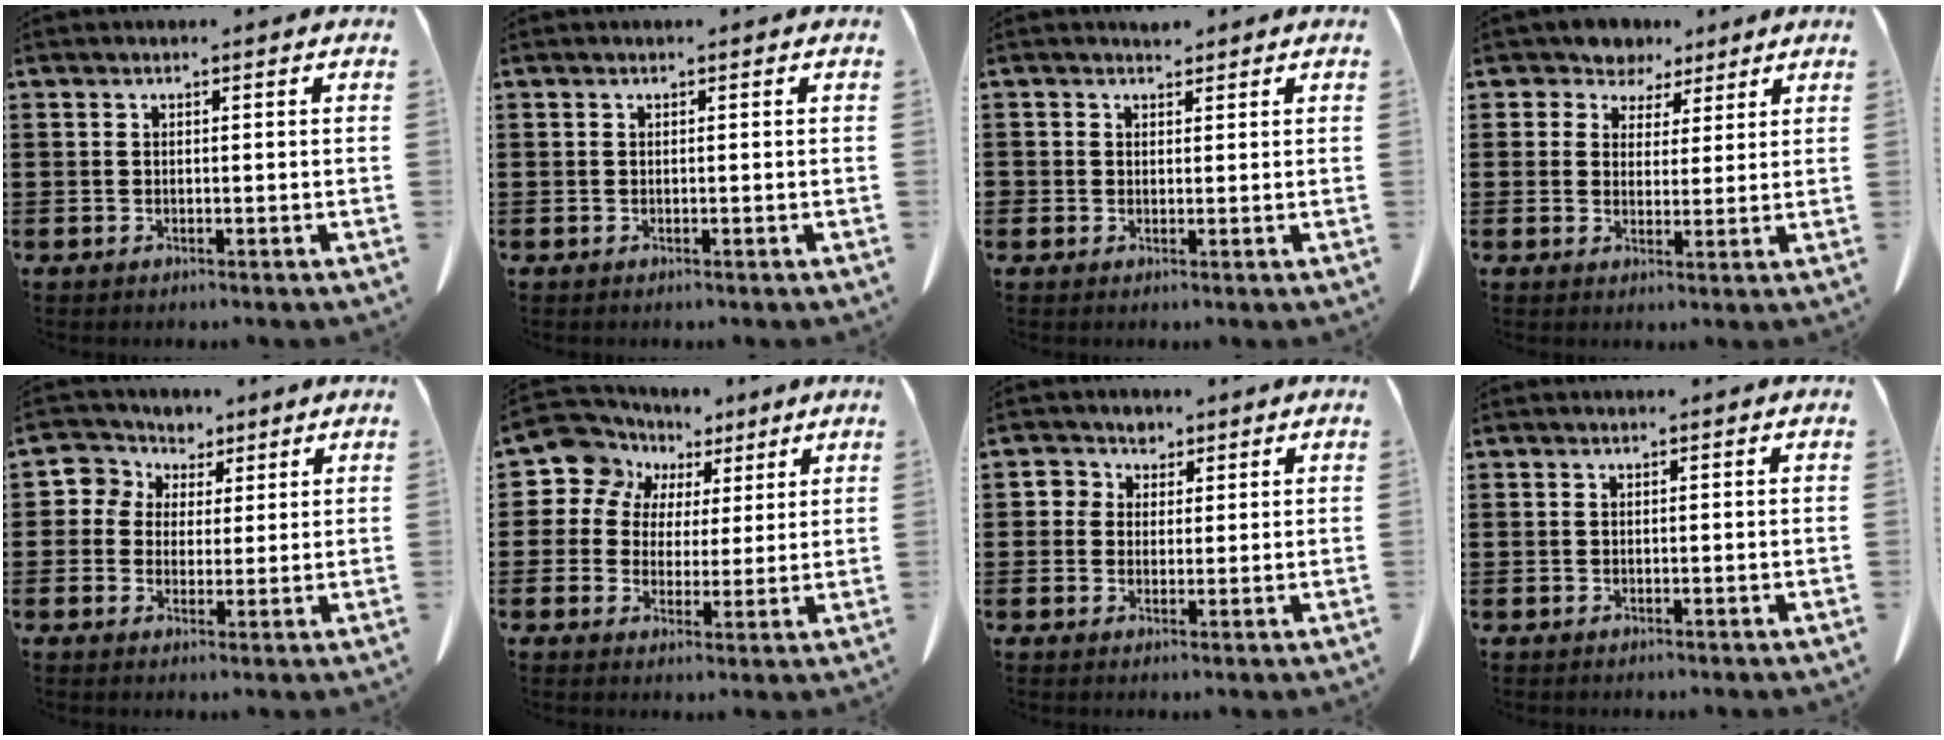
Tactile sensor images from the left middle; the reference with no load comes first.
{"total": 0.0}
{"total": 1.5, "force": [1.2, 0.9, -0.1], "torque": [0.005, 0.001, 0.021]}
{"total": 4.1, "force": [3.0, 2.8, -0.3], "torque": [-0.021, -0.002, 0.052]}
{"total": 4.4, "force": [1.7, 4.1, 0.1], "torque": [-0.032, 0.003, 0.025]}
{"total": 8.1, "force": [4.7, 6.5, 1.4], "torque": [-0.086, -0.025, 0.085]}
{"total": 3.0, "force": [1.5, 2.6, 0.3], "torque": [-0.012, 0.008, 0.025]}
{"total": 0.0}